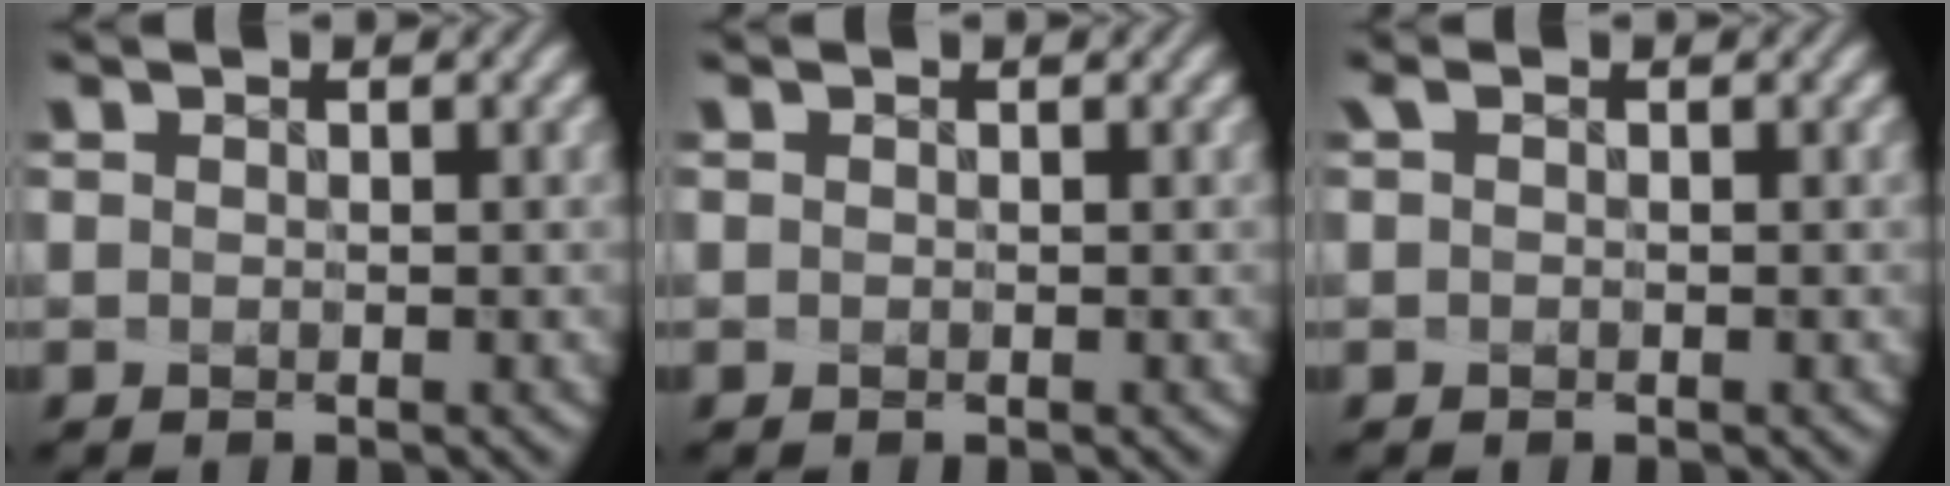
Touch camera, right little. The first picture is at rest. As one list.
[{"total": 0.0}, {"total": 0.6, "force": [-0.5, -0.3, -0.1], "torque": [0.001, -0.012, 0.007]}]